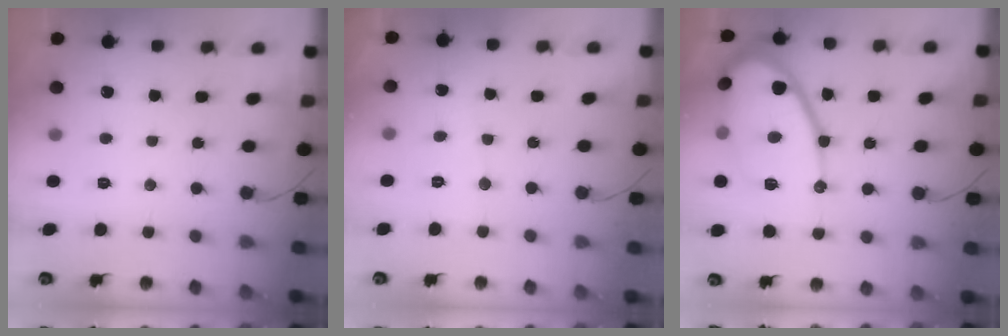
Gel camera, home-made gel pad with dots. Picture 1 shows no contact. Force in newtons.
{"total": 3.3, "press": 3.3, "slide": 0.4}
{"total": 17.7, "press": 17.6, "slide": 1.5}